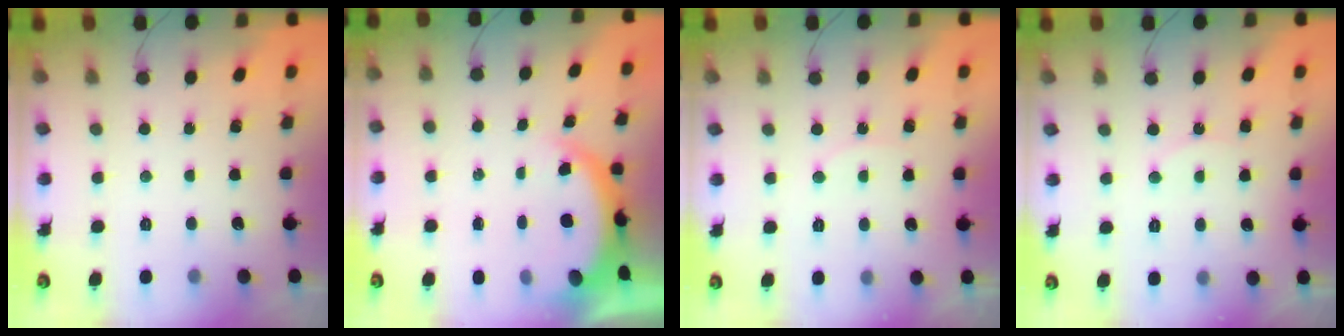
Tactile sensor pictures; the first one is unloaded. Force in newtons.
{"total": 4.7, "press": 4.6, "slide": 0.8}
{"total": 3.6, "press": 3.5, "slide": 0.6}
{"total": 5.6, "press": 5.3, "slide": 1.9}